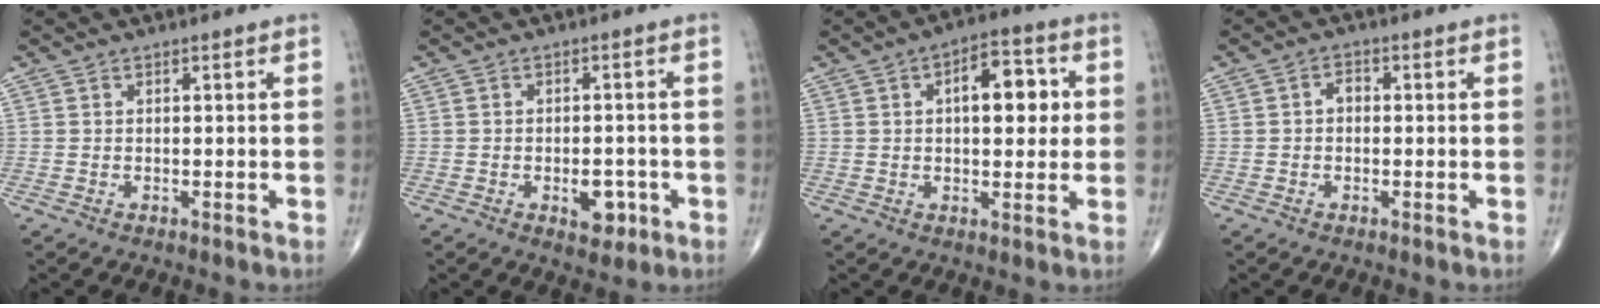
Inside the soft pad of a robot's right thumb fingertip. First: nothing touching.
{"total": 4.9, "force": [-1.9, 2.8, 3.6], "torque": [-0.030, 0.006, -0.020]}
{"total": 10.3, "force": [1.9, 5.1, 8.7], "torque": [-0.095, 0.010, 0.023]}
{"total": 2.0, "force": [-0.1, 1.4, 1.3], "torque": [-0.011, 0.010, -0.009]}